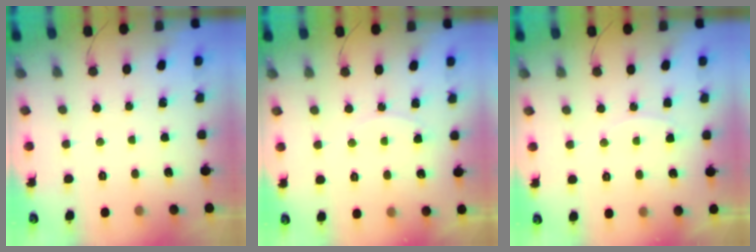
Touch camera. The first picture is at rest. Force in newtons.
{"total": 6.6, "press": 6.6, "slide": 0.7}
{"total": 7.2, "press": 7.2, "slide": 0.4}